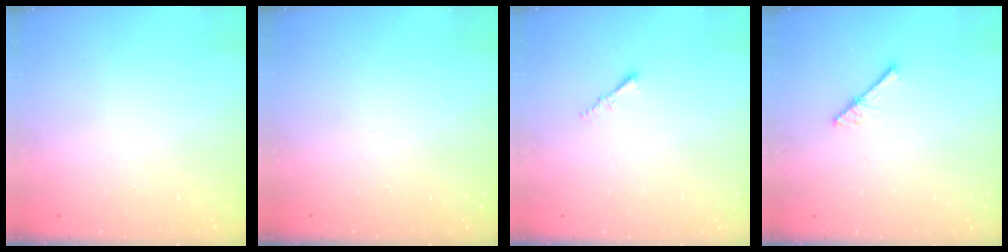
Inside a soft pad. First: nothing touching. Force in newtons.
{"total": 0.0}
{"total": 1.0, "press": 1.0, "slide": 0.4}
{"total": 4.2, "press": 4.2, "slide": 0.4}